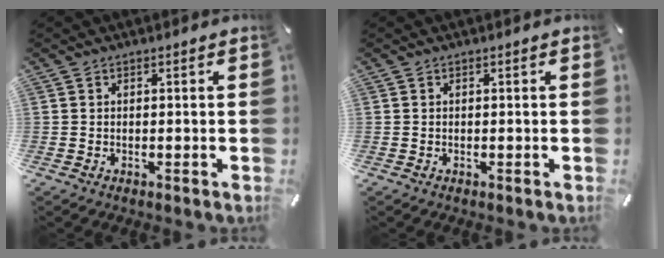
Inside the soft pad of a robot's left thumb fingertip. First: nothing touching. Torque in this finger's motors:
{"motor_torque": [0.24, 0.24, -0.17, 0.17, 0.00]}